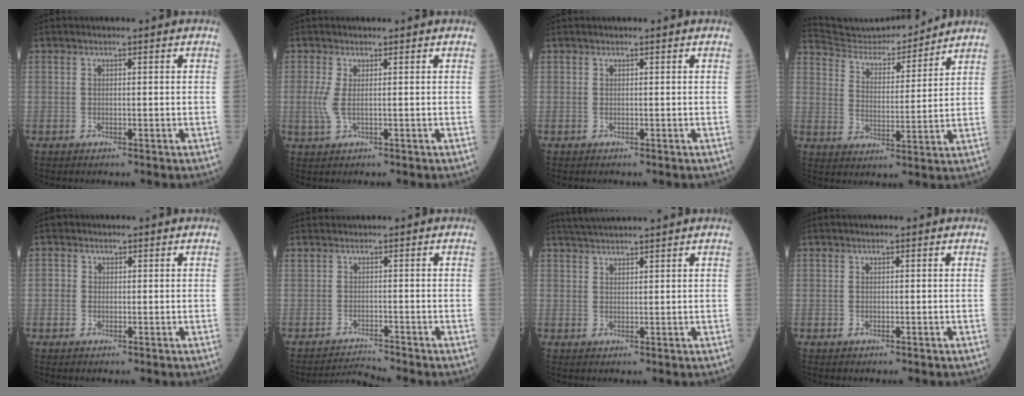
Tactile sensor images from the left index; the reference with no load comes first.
{"total": 2.4, "force": [0.1, 0.5, 2.3], "torque": [-0.063, -0.005, 0.010]}
{"total": 0.0}
{"total": 13.0, "force": [12.7, 0.8, 2.3], "torque": [-0.050, 0.003, 0.209]}
{"total": 1.2, "force": [-0.1, 1.1, 0.0], "torque": [0.007, 0.002, -0.004]}
{"total": 1.9, "force": [-1.5, -0.7, -0.9], "torque": [0.012, -0.013, -0.020]}
{"total": 5.4, "force": [5.0, -0.8, 1.9], "torque": [-0.032, 0.030, 0.086]}
{"total": 0.0}